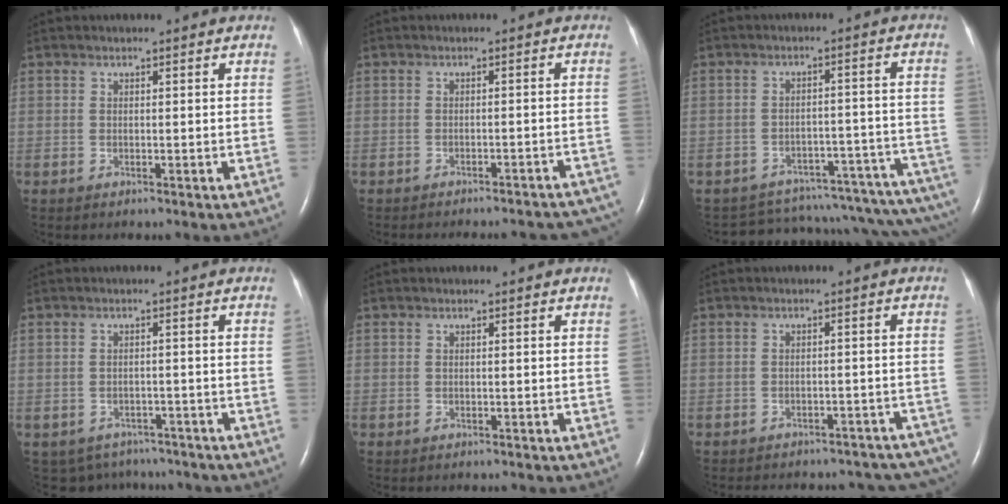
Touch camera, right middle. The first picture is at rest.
{"total": 16.5, "force": [-15.0, 4.4, 5.2], "torque": [-0.064, 0.009, -0.157]}
{"total": 20.2, "force": [-18.7, 4.3, 6.4], "torque": [-0.041, 0.032, -0.215]}
{"total": 7.9, "force": [-6.8, 3.9, 0.9], "torque": [-0.017, 0.010, -0.075]}
{"total": 0.5, "force": [-0.5, 0.1, 0.2], "torque": [-0.009, -0.001, -0.007]}
{"total": 20.8, "force": [-17.9, 7.7, 7.2], "torque": [-0.104, 0.013, -0.191]}